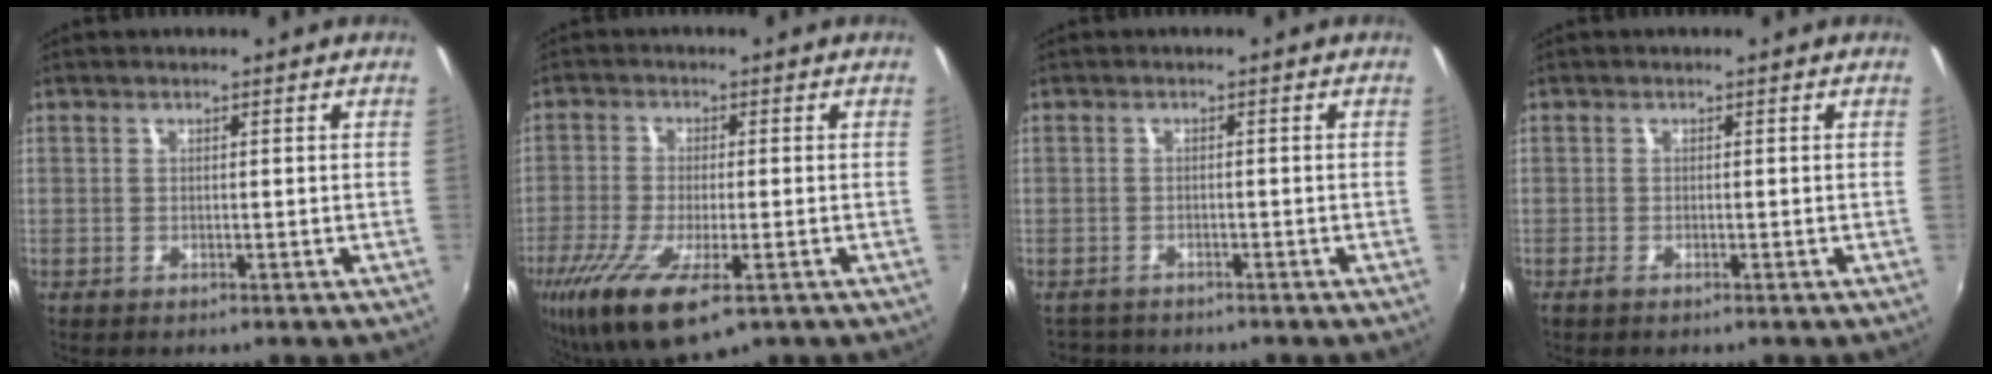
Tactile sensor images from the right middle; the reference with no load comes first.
{"total": 15.4, "force": [-7.9, 5.1, 12.2], "torque": [-0.259, -0.064, -0.135]}
{"total": 2.6, "force": [-2.5, 0.9, 0.1], "torque": [-0.012, -0.009, -0.044]}
{"total": 0.8, "force": [-0.6, 0.3, 0.4], "torque": [-0.007, -0.004, -0.013]}